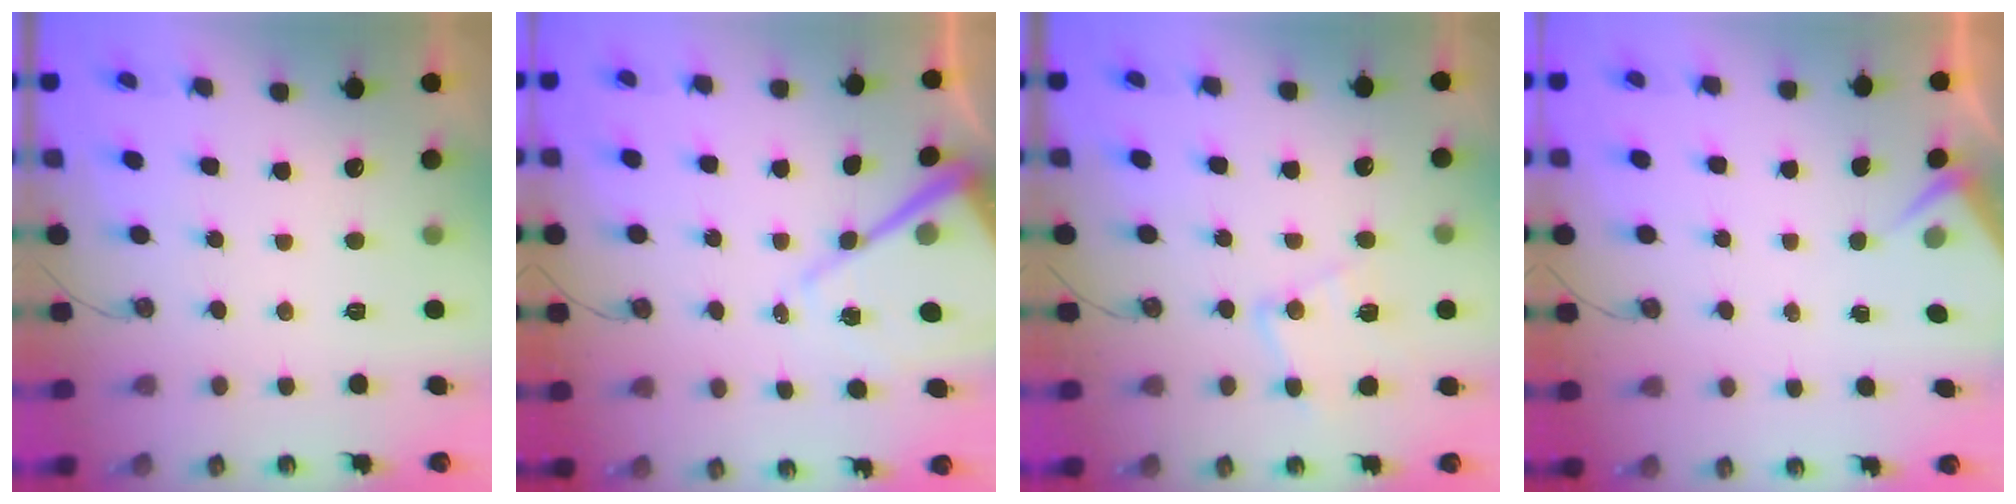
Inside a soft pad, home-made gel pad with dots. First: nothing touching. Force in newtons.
{"total": 12.3, "press": 12.2, "slide": 1.0}
{"total": 10.8, "press": 10.8, "slide": 0.4}
{"total": 3.2, "press": 3.2, "slide": 0.5}